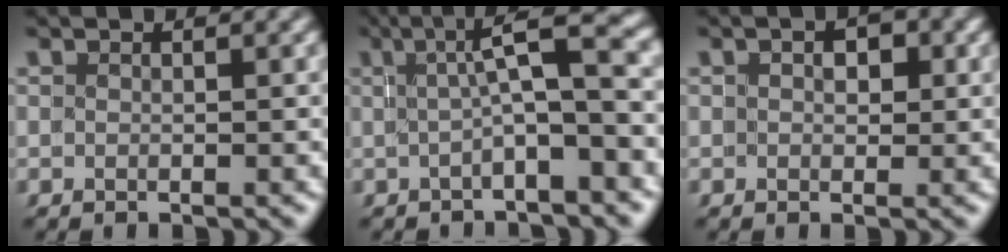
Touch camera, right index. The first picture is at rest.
{"total": 4.6, "force": [0.2, 0.6, 4.6], "torque": [-0.052, 0.014, 0.003]}
{"total": 1.9, "force": [0.5, 1.6, 0.8], "torque": [-0.006, 0.005, -0.001]}